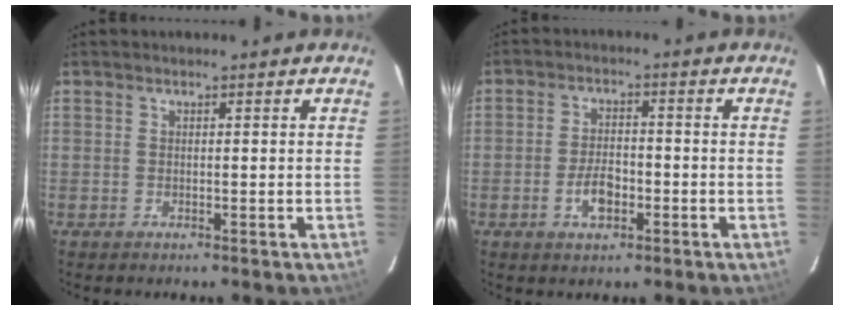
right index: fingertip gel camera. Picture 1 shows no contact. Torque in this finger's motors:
{"motor_torque": [0.81, -0.25, 0.37, 0.04]}